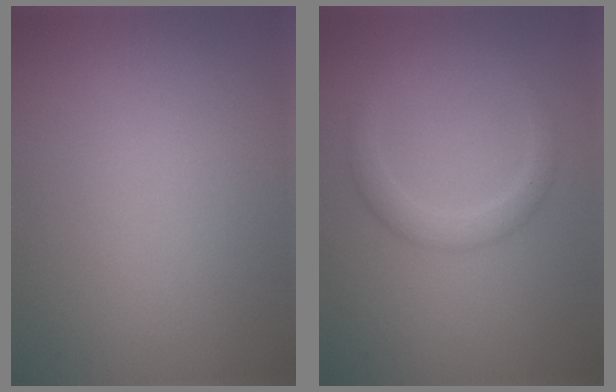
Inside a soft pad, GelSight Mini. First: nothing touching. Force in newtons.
{"total": 2.2, "press": 2.2, "slide": 0.0}